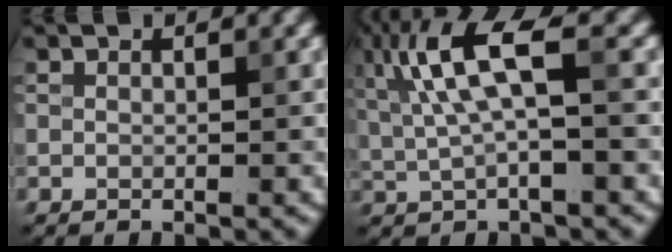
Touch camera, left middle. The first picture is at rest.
{"total": 6.6, "force": [1.9, 1.7, 6.1], "torque": [-0.128, 0.009, 0.034]}